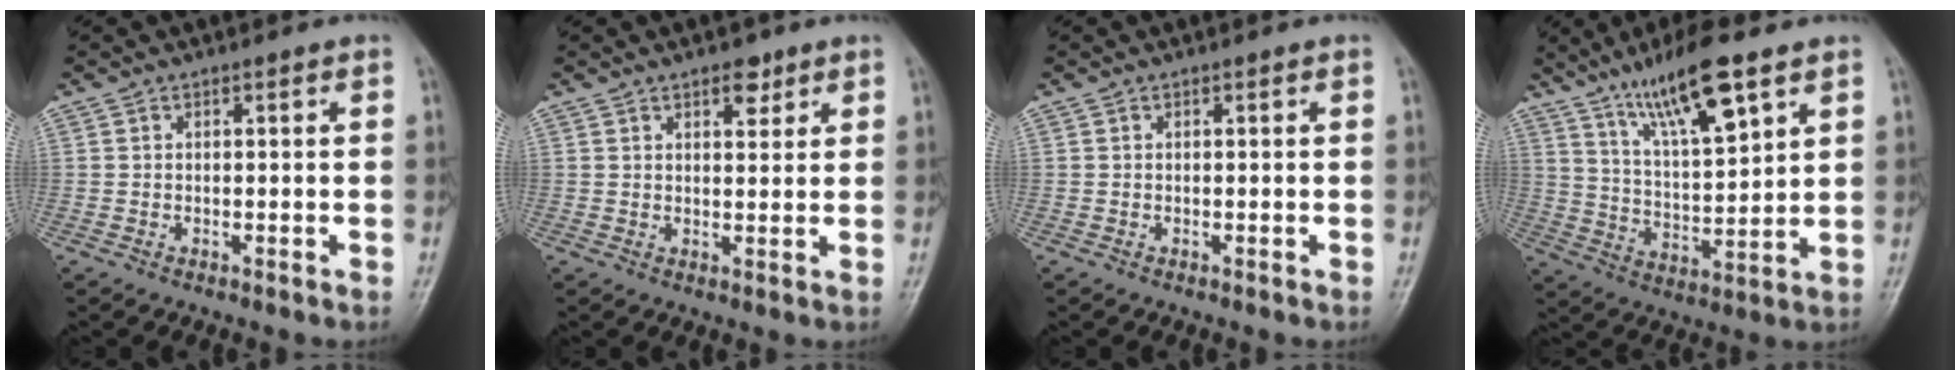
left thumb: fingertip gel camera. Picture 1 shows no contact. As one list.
[{"total": 3.6, "force": [2.2, 1.8, 2.2], "torque": [-0.014, -0.011, 0.031]}, {"total": 0.0}, {"total": 14.0, "force": [8.7, 3.2, 10.6], "torque": [-0.174, -0.041, 0.161]}]